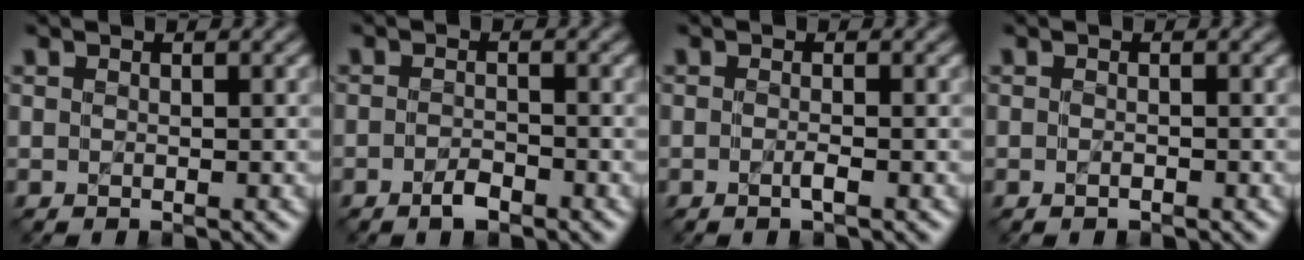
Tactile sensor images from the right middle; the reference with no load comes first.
{"total": 1.9, "force": [-1.2, 0.6, 1.3], "torque": [-0.026, 0.002, -0.024]}
{"total": 1.1, "force": [-0.5, 0.1, 1.0], "torque": [-0.021, 0.000, -0.009]}
{"total": 0.8, "force": [-0.4, 0.3, 0.6], "torque": [-0.012, 0.001, -0.006]}